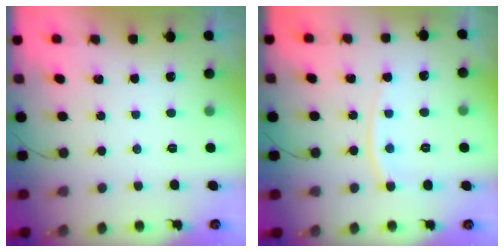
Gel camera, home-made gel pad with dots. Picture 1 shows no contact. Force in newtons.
{"total": 9.2, "press": 9.1, "slide": 1.2}